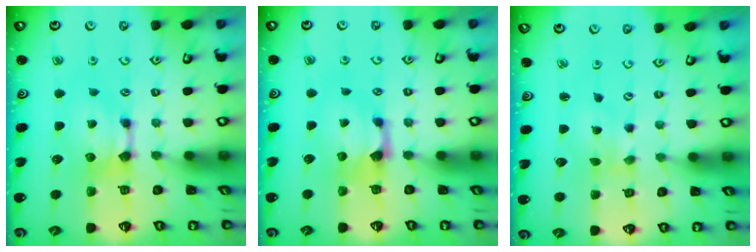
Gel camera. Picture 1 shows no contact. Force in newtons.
{"total": 0.6, "press": 0.0, "slide": 0.6}
{"total": 3.5, "press": 3.4, "slide": 0.8}